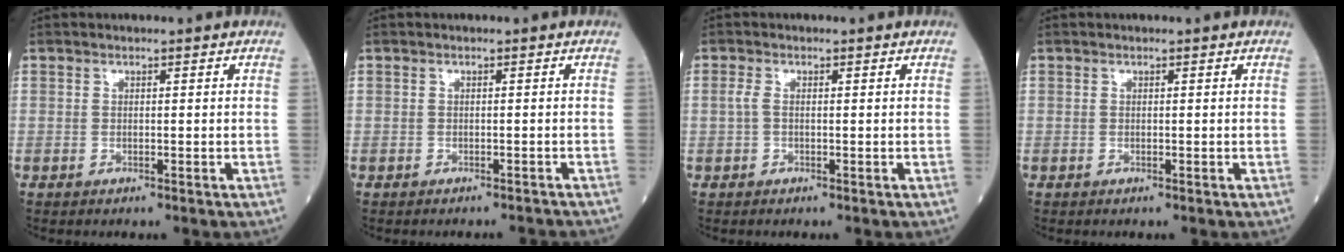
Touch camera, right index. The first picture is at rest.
{"total": 2.8, "force": [-2.8, 0.0, 0.3], "torque": [-0.003, -0.011, -0.030]}
{"total": 1.1, "force": [0.0, 0.5, 1.0], "torque": [-0.024, 0.003, -0.002]}
{"total": 0.0}